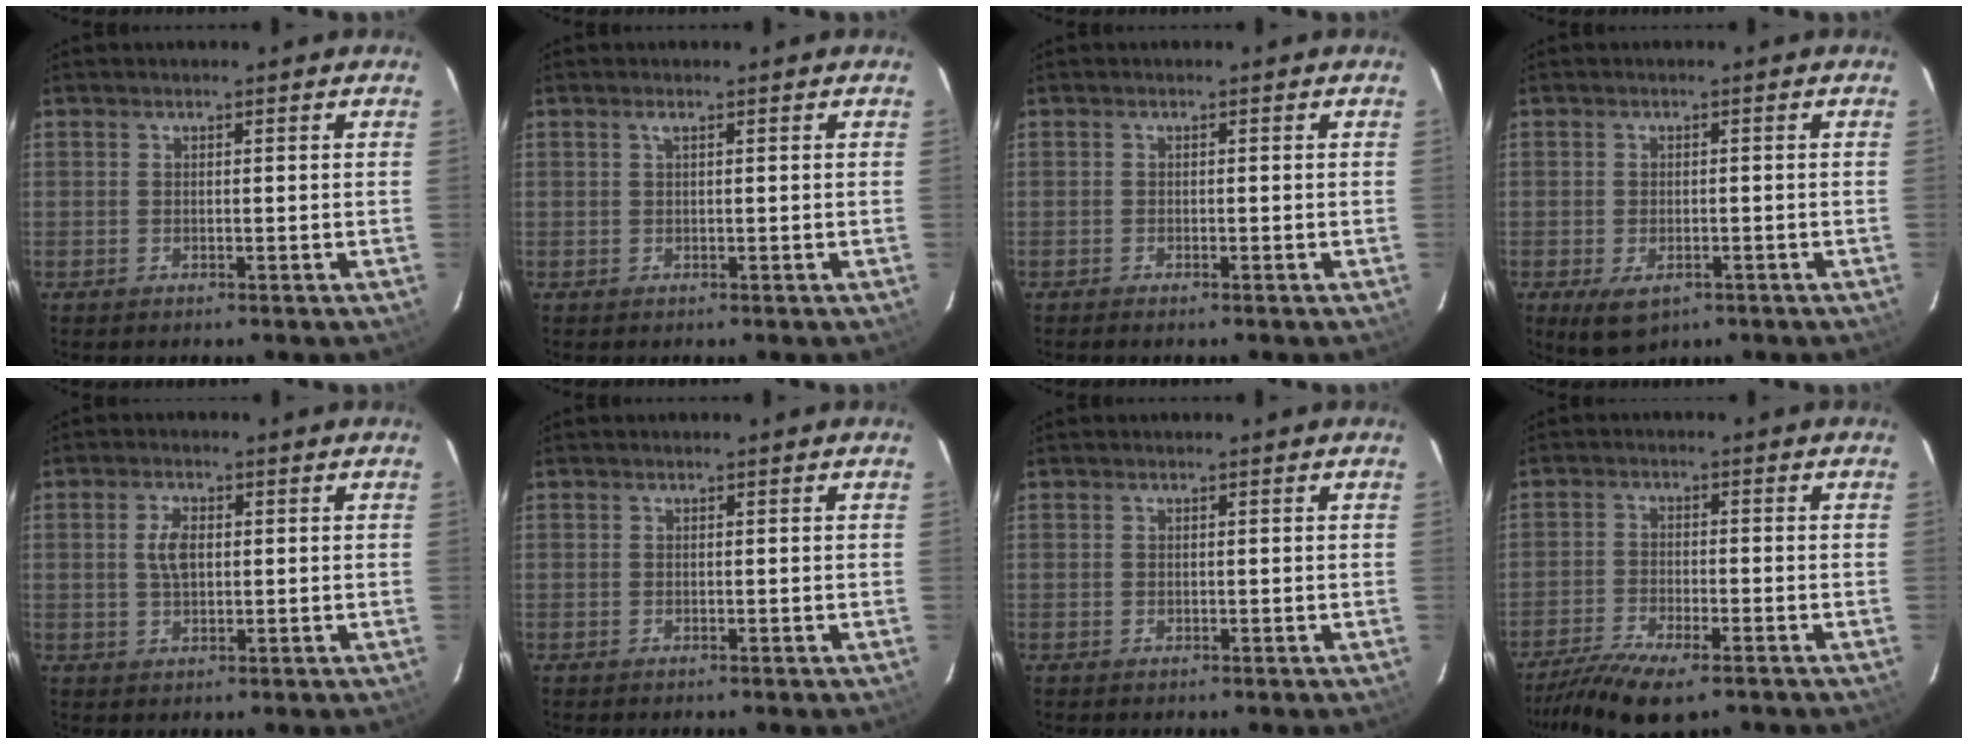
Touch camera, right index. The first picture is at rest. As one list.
[{"total": 0.6, "force": [0.3, -0.1, 0.5], "torque": [-0.010, 0.003, 0.004]}, {"total": 0.8, "force": [-0.8, 0.1, 0.3], "torque": [-0.009, -0.002, -0.014]}, {"total": 5.4, "force": [-2.7, 3.2, 3.5], "torque": [-0.069, -0.021, -0.039]}, {"total": 4.1, "force": [0.6, 2.2, 3.4], "torque": [-0.065, 0.006, 0.015]}, {"total": 0.0}, {"total": 0.0}, {"total": 10.8, "force": [-8.2, 2.8, 6.4], "torque": [-0.149, -0.034, -0.150]}]